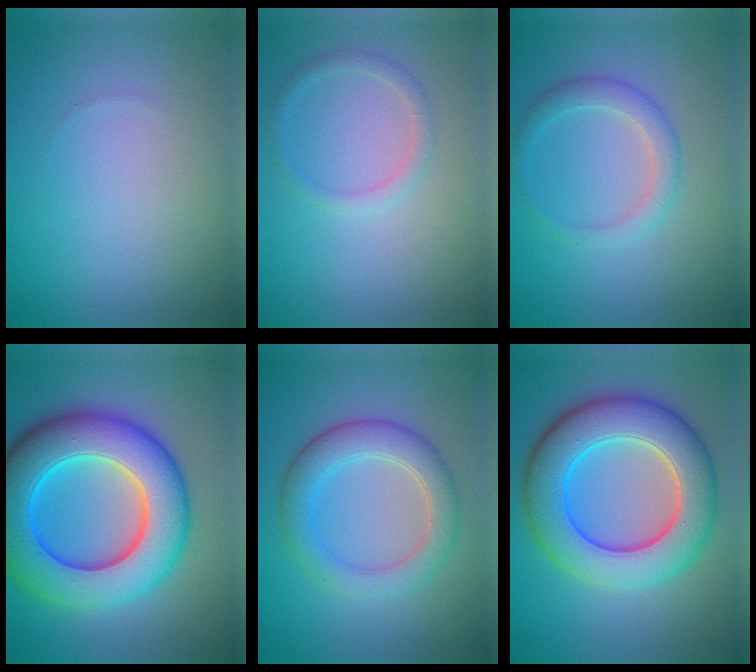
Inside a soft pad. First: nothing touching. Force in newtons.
{"total": 1.3, "press": 1.3, "slide": 0.1}
{"total": 2.4, "press": 2.4, "slide": 0.1}
{"total": 12.1, "press": 12.1, "slide": 0.1}
{"total": 4.5, "press": 4.5, "slide": 0.4}
{"total": 9.5, "press": 9.5, "slide": 0.6}